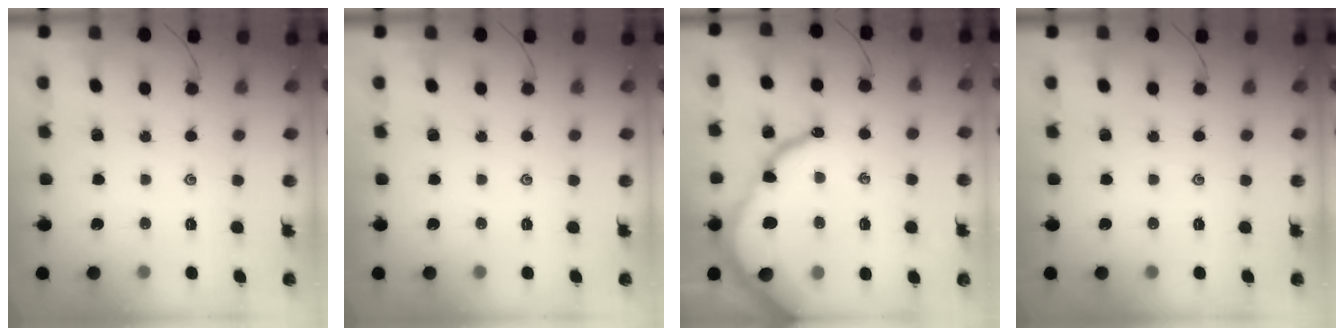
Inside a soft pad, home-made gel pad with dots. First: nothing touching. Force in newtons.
{"total": 0.0}
{"total": 14.1, "press": 14.1, "slide": 1.3}
{"total": 0.0}